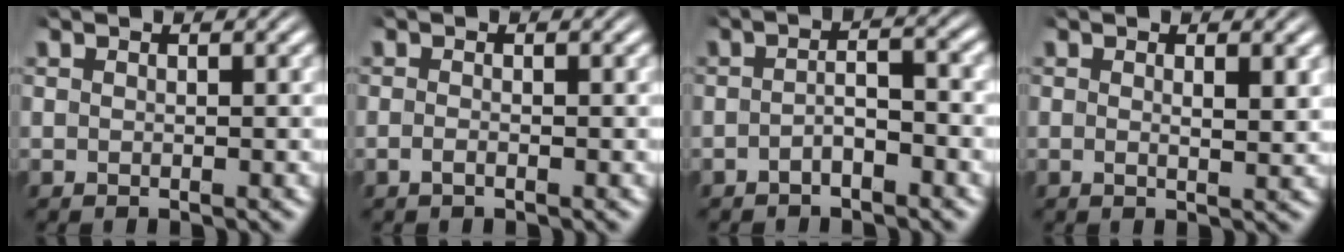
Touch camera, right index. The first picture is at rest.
{"total": 0.9, "force": [-0.7, 0.1, 0.5], "torque": [-0.017, -0.006, -0.012]}
{"total": 2.4, "force": [-1.5, 0.5, 1.8], "torque": [-0.023, -0.003, -0.027]}
{"total": 1.2, "force": [0.5, 0.0, 1.1], "torque": [-0.021, -0.009, 0.008]}